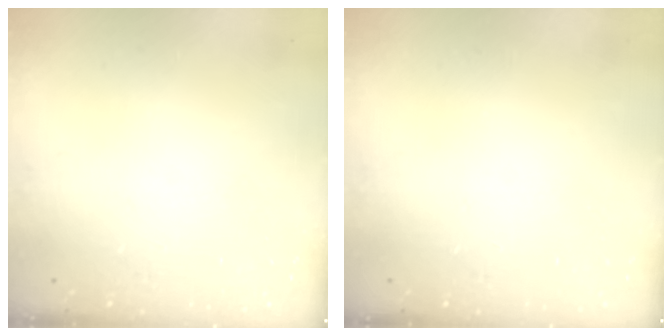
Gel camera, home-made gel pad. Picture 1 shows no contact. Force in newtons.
{"total": 0.0}